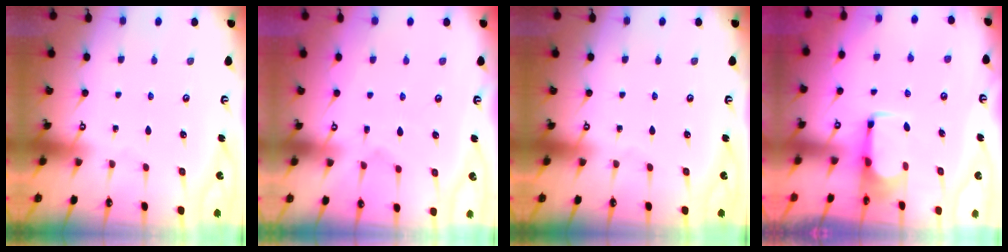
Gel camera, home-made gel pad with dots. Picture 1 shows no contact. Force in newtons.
{"total": 5.8, "press": 5.6, "slide": 1.4}
{"total": 0.0}
{"total": 1.8, "press": 1.6, "slide": 0.8}